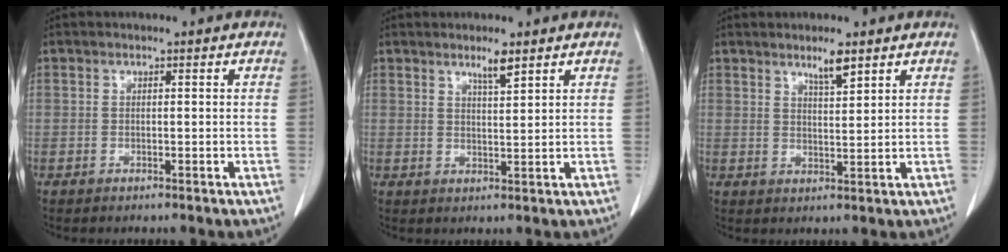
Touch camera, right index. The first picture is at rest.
{"total": 2.9, "force": [2.1, 0.1, 2.0], "torque": [-0.040, -0.003, 0.038]}
{"total": 3.5, "force": [2.6, 0.3, 2.3], "torque": [-0.044, -0.003, 0.046]}